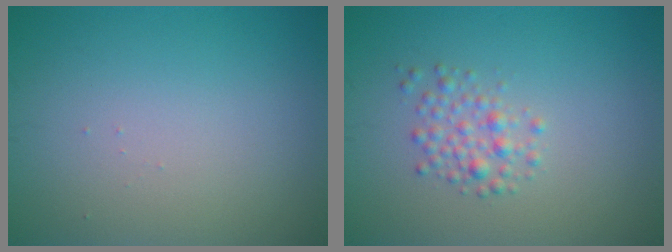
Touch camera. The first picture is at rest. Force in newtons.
{"total": 2.1, "press": 2.1, "slide": 0.1}